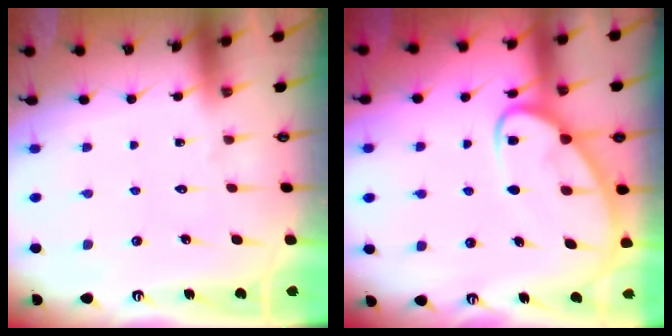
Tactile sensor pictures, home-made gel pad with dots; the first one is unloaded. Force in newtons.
{"total": 8.9, "press": 8.9, "slide": 1.0}